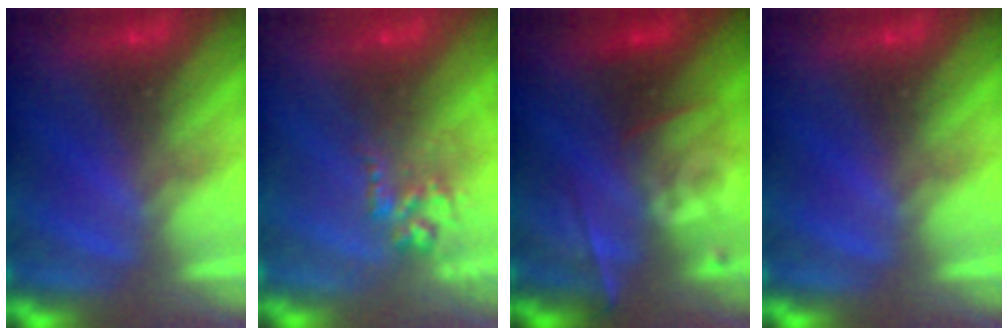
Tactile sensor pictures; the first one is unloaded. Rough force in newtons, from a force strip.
{"total": 2.8}
{"total": 2.3}
{"total": 0.0}